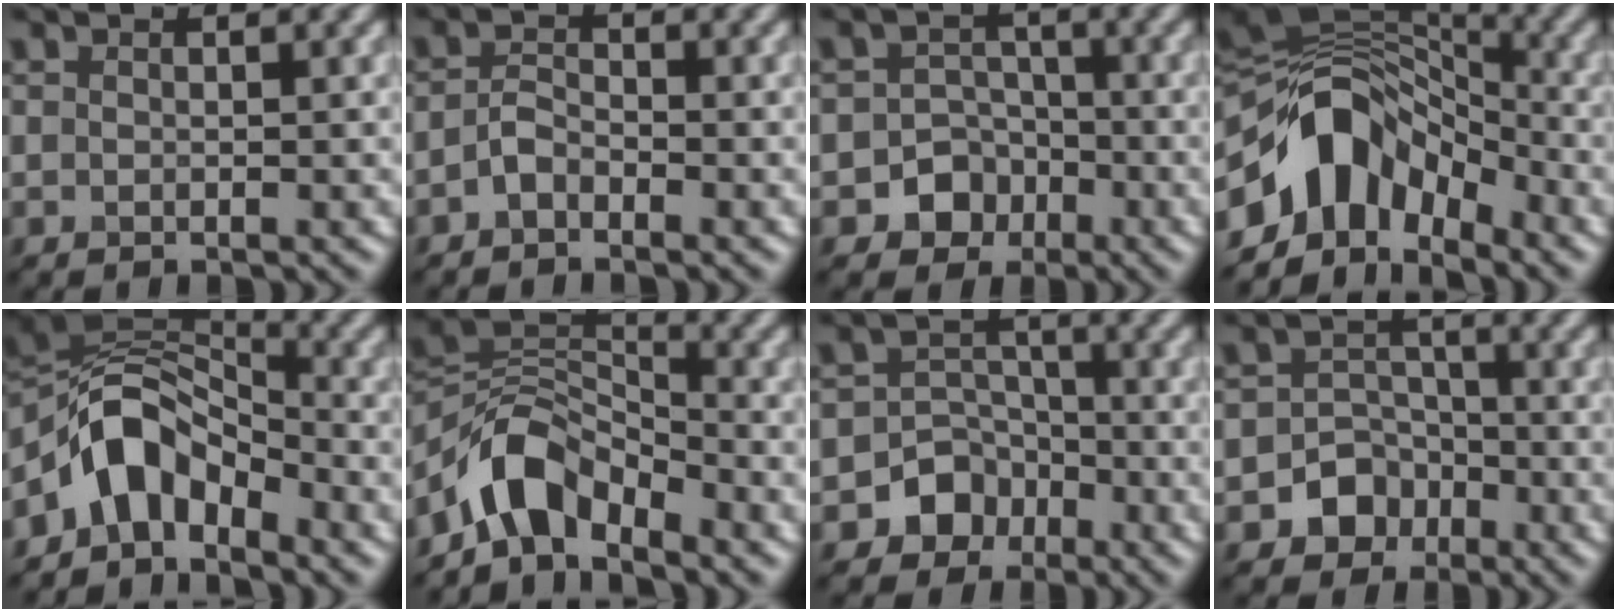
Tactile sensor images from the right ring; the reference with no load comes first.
{"total": 1.6, "force": [-1.0, 0.8, 0.9], "torque": [-0.019, 0.005, -0.025]}
{"total": 4.4, "force": [-2.1, 3.7, 0.9], "torque": [0.023, 0.004, -0.047]}
{"total": 8.9, "force": [-4.4, 5.8, 5.2], "torque": [-0.071, 0.014, -0.092]}
{"total": 6.4, "force": [-3.7, 3.8, 3.7], "torque": [-0.046, 0.010, -0.081]}
{"total": 5.9, "force": [-4.3, 2.8, 2.8], "torque": [-0.041, 0.004, -0.093]}
{"total": 5.6, "force": [-3.1, 4.6, 0.8], "torque": [0.023, -0.001, -0.073]}
{"total": 4.3, "force": [-2.2, 3.5, 0.9], "torque": [0.019, 0.006, -0.050]}